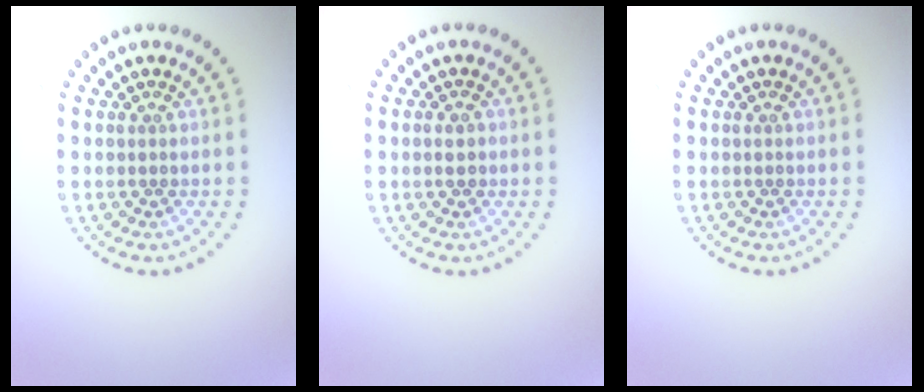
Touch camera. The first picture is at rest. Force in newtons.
{"total": 1.1, "press": 1.1, "slide": 0.2}
{"total": 0.0}